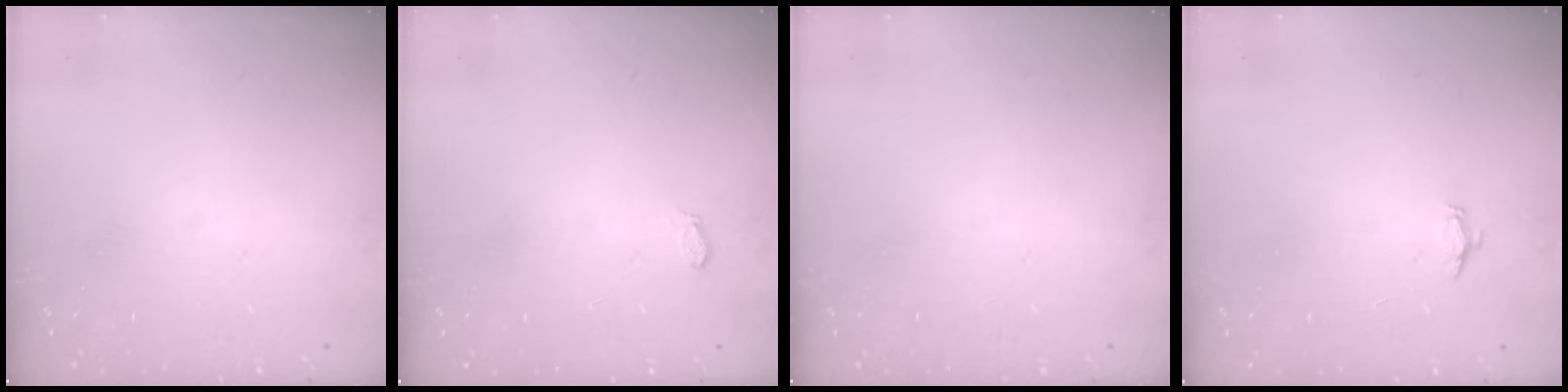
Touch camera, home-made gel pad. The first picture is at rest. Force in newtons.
{"total": 2.9, "press": 2.7, "slide": 1.1}
{"total": 0.0}
{"total": 3.8, "press": 3.8, "slide": 0.3}